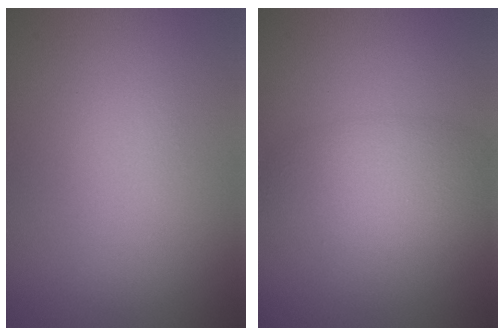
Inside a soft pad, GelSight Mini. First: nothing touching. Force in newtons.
{"total": 4.2, "press": 4.2, "slide": 0.2}